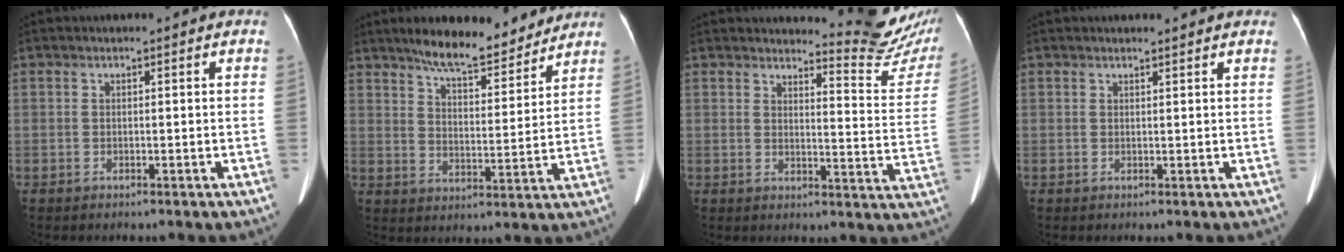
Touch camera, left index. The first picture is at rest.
{"total": 11.4, "force": [10.0, 2.6, 4.9], "torque": [-0.070, 0.003, 0.151]}
{"total": 10.5, "force": [10.4, -0.5, 0.8], "torque": [-0.005, -0.090, 0.112]}
{"total": 2.4, "force": [2.3, 0.4, 0.6], "torque": [-0.014, 0.011, 0.022]}